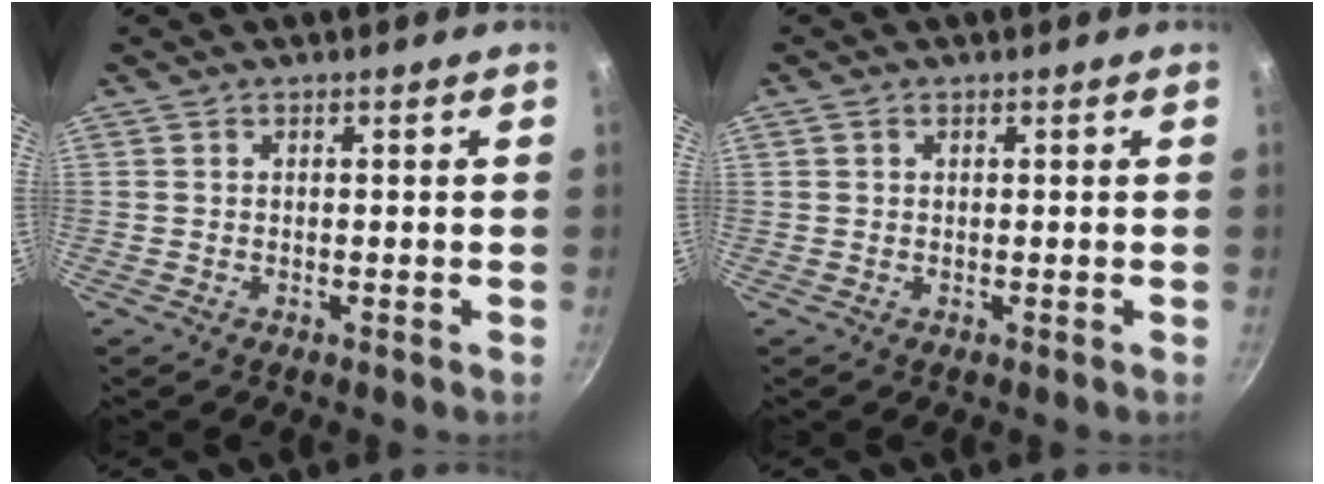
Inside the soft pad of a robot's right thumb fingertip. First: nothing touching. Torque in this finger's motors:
{"motor_torque": [-0.41, -0.36, -0.32, 0.12, -0.02]}